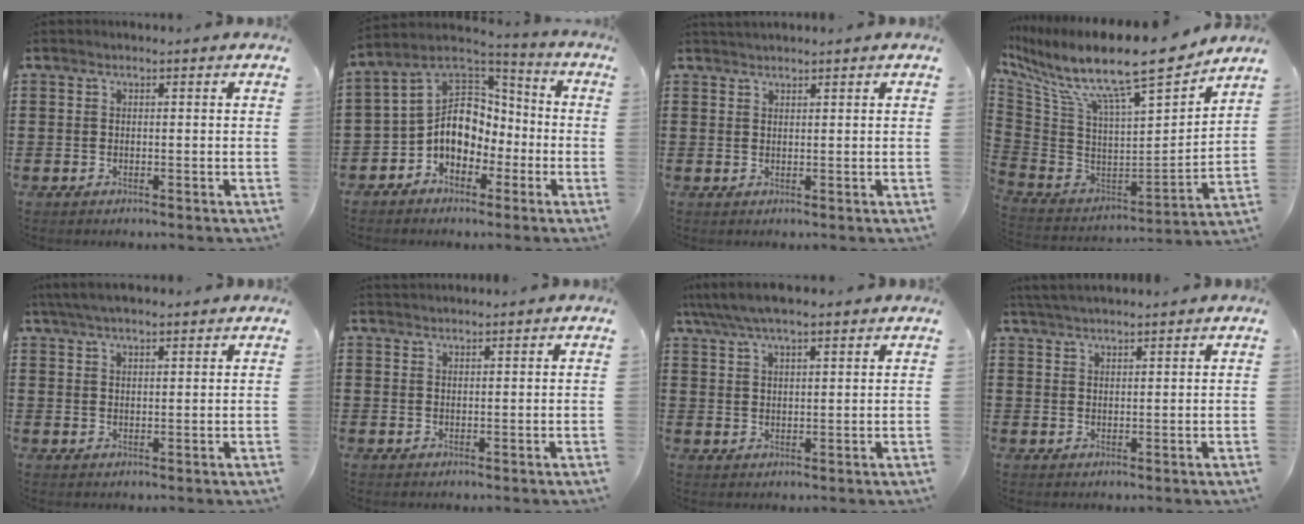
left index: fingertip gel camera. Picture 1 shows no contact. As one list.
[{"total": 9.5, "force": [-2.0, 7.5, 5.4], "torque": [-0.131, 0.004, -0.046]}, {"total": 1.2, "force": [1.2, 0.1, 0.2], "torque": [-0.005, 0.000, 0.023]}, {"total": 14.2, "force": [10.8, 1.7, 9.0], "torque": [-0.196, -0.076, 0.177]}, {"total": 3.6, "force": [2.9, 0.9, 2.0], "torque": [-0.045, 0.004, 0.054]}, {"total": 1.1, "force": [1.1, 0.0, 0.1], "torque": [-0.003, -0.001, 0.022]}, {"total": 5.0, "force": [3.9, 1.2, 2.9], "torque": [-0.066, -0.002, 0.071]}, {"total": 2.8, "force": [2.7, -0.1, 0.7], "torque": [-0.021, -0.001, 0.052]}]